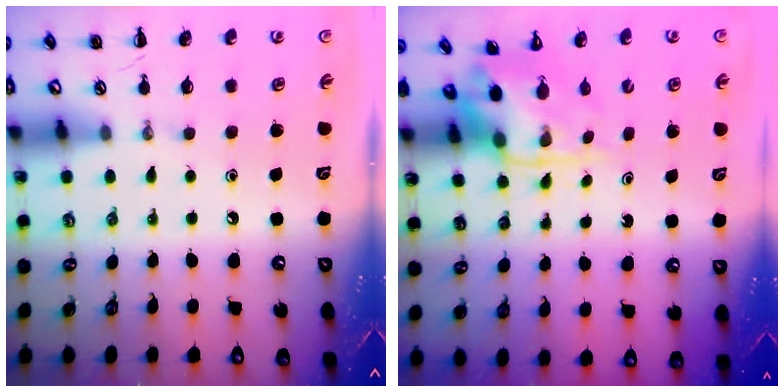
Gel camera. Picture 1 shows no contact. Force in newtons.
{"total": 3.5, "press": 3.4, "slide": 0.8}